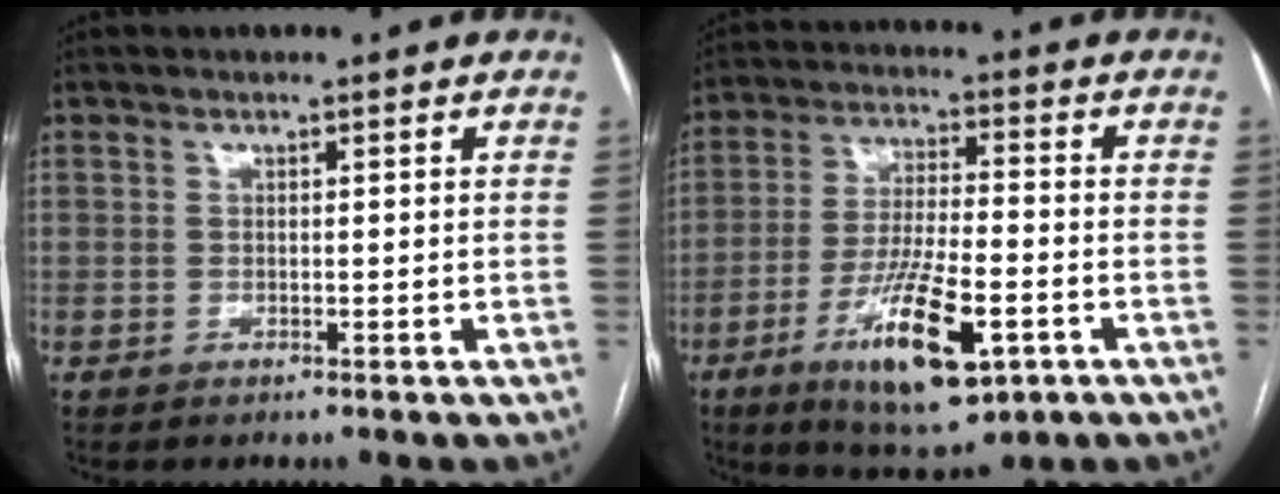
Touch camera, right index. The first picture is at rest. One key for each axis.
{"total": 14.3, "fx": -6.1, "fy": 3.5, "fz": 12.5, "tx": -0.228, "ty": -0.018, "tz": -0.094}